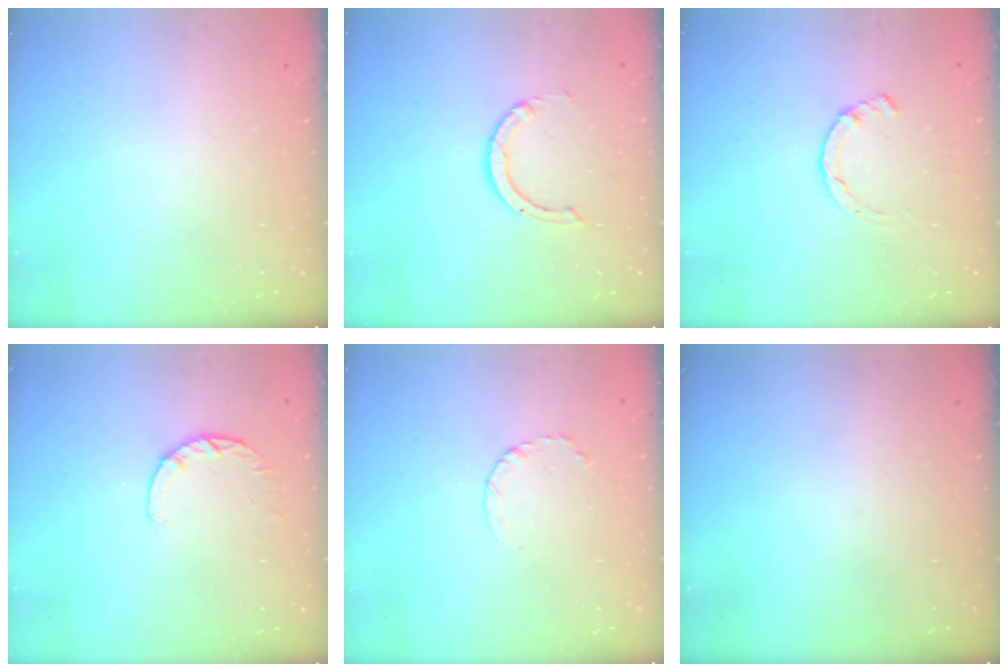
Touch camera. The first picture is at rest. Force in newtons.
{"total": 2.8, "press": 2.8, "slide": 0.2}
{"total": 2.8, "press": 2.8, "slide": 0.4}
{"total": 3.0, "press": 2.9, "slide": 0.4}
{"total": 3.5, "press": 3.5, "slide": 0.4}
{"total": 0.0}